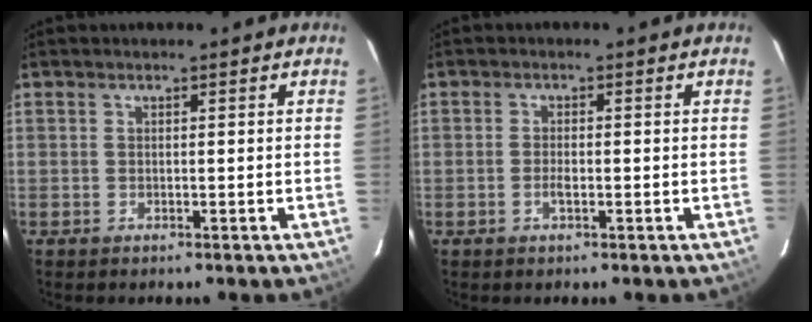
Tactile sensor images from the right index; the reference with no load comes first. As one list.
[{"total": 1.9, "force": [-0.7, 0.7, 1.7], "torque": [-0.035, 0.000, -0.014]}]